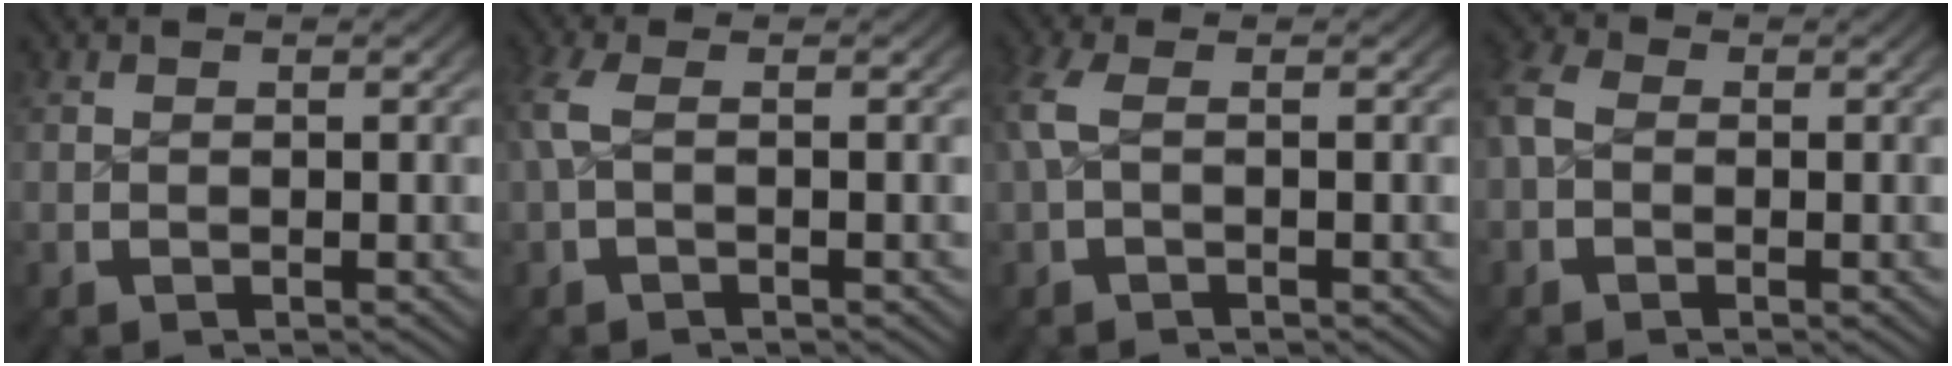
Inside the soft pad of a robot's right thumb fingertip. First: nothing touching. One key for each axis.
{"total": 2.1, "fx": 0.0, "fy": 0.8, "fz": 2.0, "tx": -0.057, "ty": 0.001, "tz": 0.005}
{"total": 2.2, "fx": 0.1, "fy": 0.9, "fz": 2.0, "tx": -0.058, "ty": 0.002, "tz": 0.005}
{"total": 2.4, "fx": -0.1, "fy": 1.9, "fz": 1.3, "tx": -0.037, "ty": -0.005, "tz": -0.005}